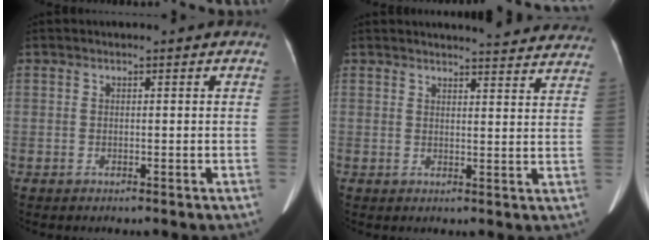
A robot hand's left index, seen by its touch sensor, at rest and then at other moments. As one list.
[{"total": 14.3, "force": [13.8, 1.6, 3.3], "torque": [-0.018, -0.041, 0.136]}]